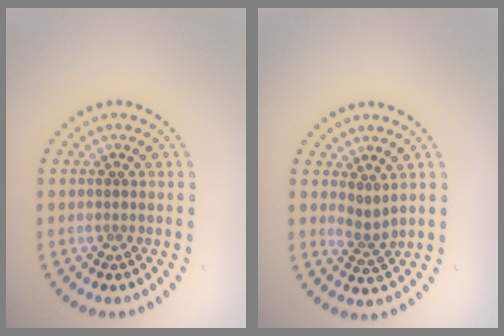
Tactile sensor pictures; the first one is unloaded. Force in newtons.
{"total": 1.9, "press": 1.3, "slide": 1.4}